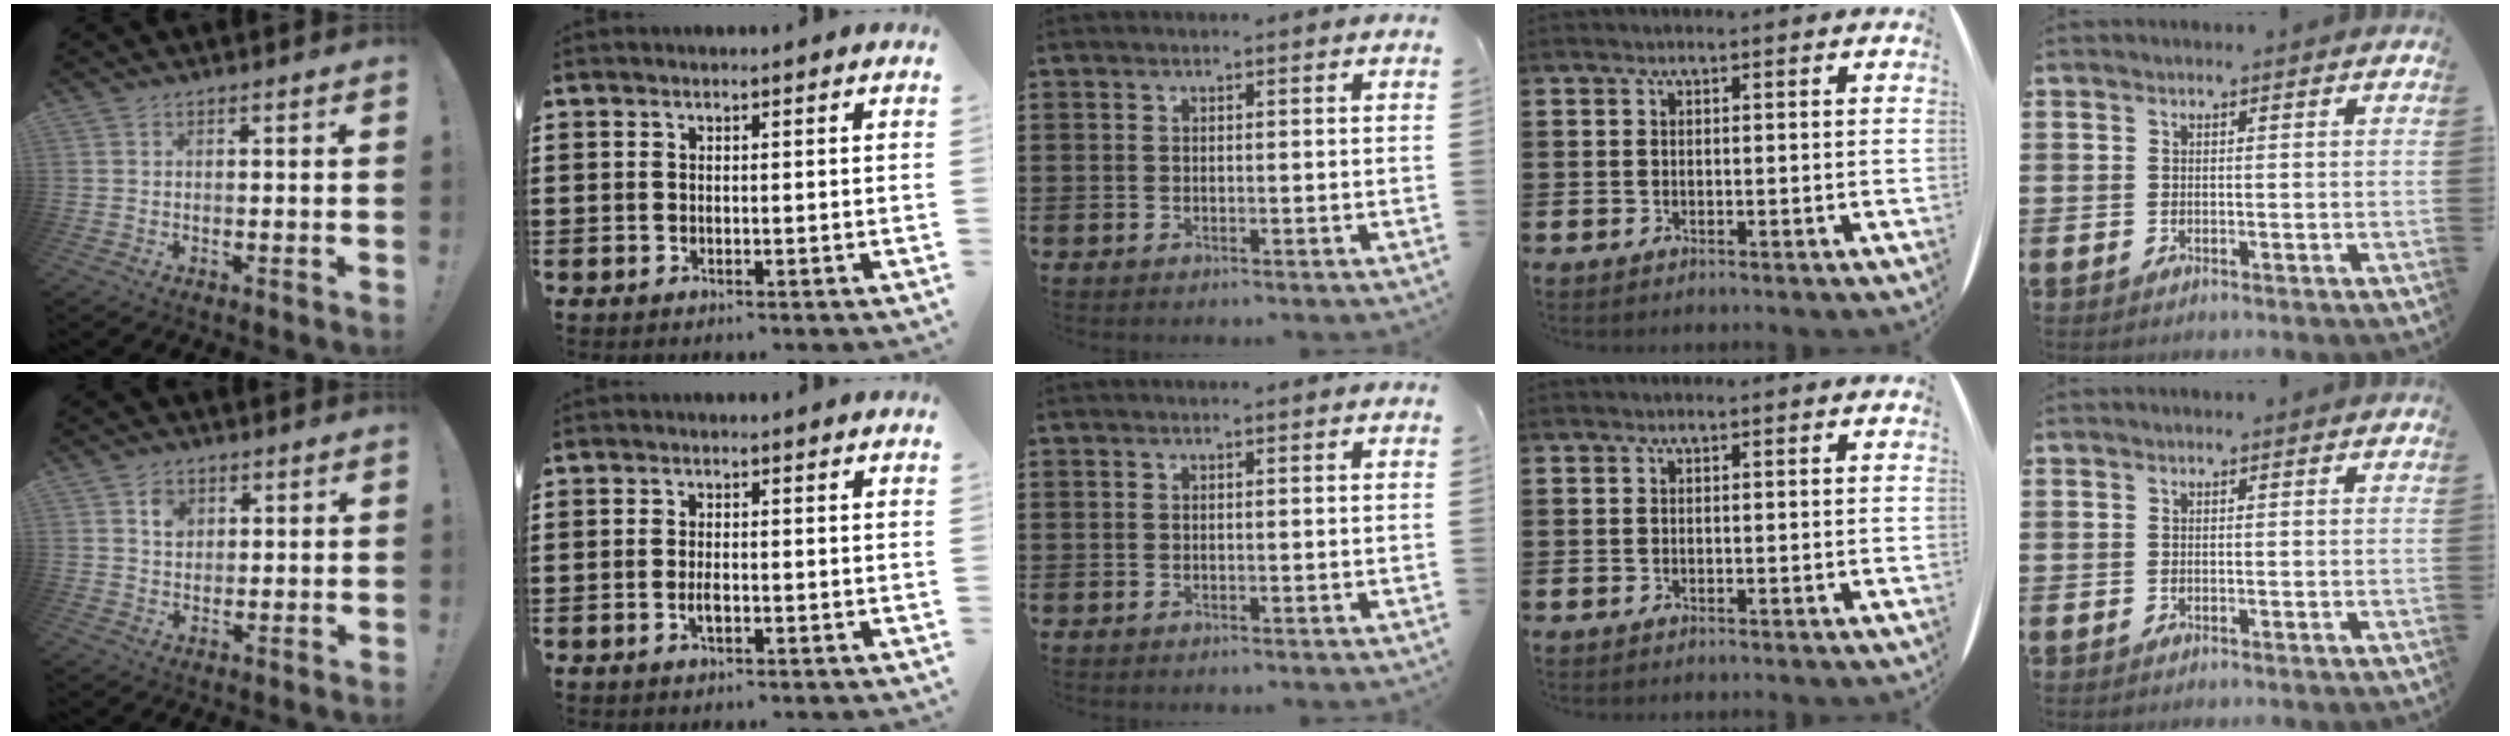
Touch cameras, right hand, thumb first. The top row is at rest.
{"thumb": {"total": 4.3, "force": [1.7, 3.5, 1.8], "torque": [-0.018, -0.006, 0.028]}, "index": {"total": 2.0, "force": [-0.6, 0.7, 1.7], "torque": [-0.032, -0.001, -0.010]}}